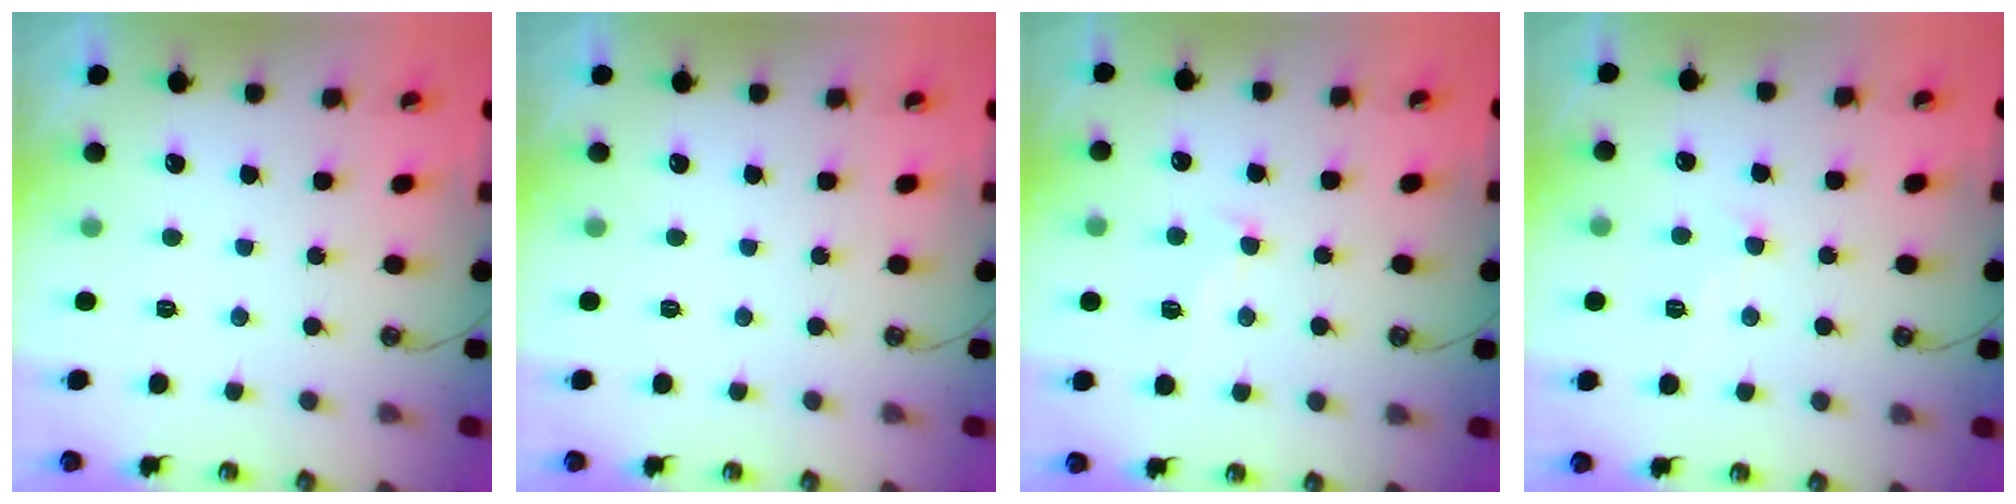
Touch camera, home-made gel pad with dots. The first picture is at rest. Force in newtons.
{"total": 0.0}
{"total": 1.5, "press": 0.9, "slide": 1.2}
{"total": 1.9, "press": 1.8, "slide": 0.5}